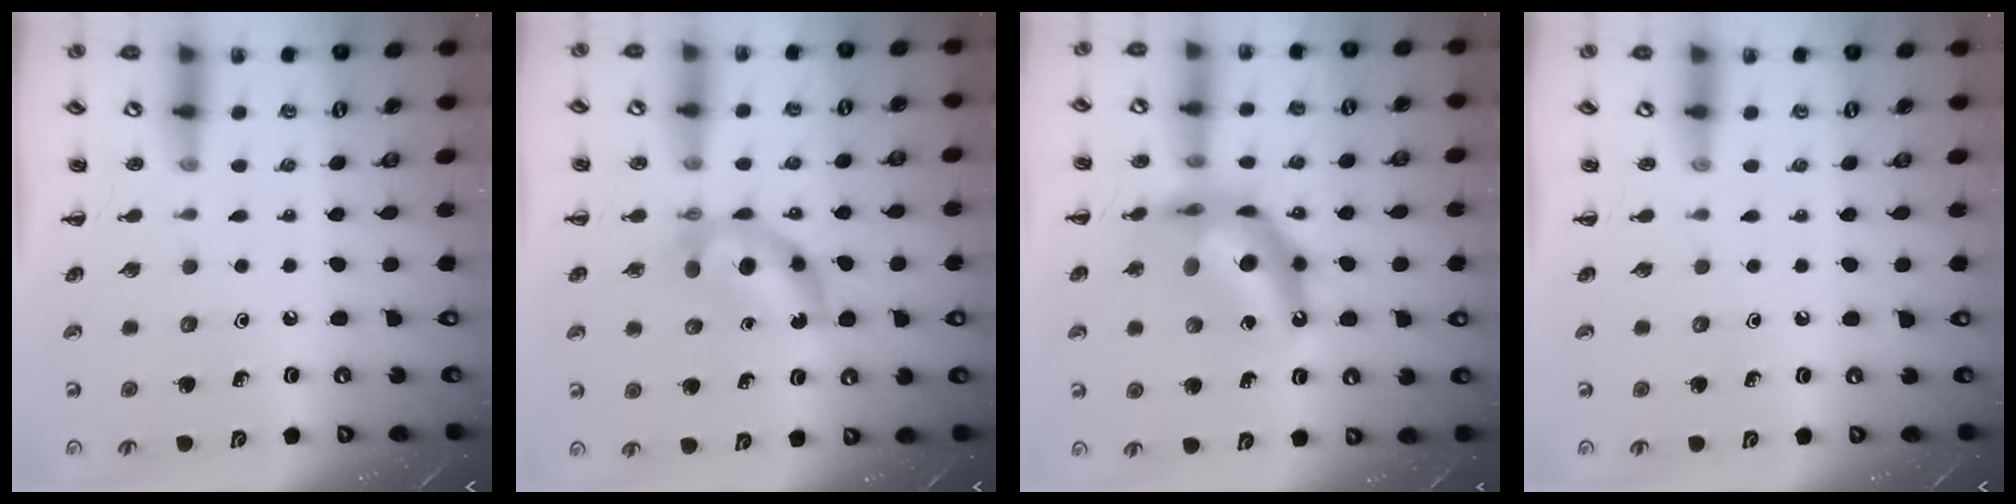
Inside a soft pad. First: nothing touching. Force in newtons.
{"total": 7.9, "press": 7.9, "slide": 0.9}
{"total": 15.8, "press": 15.2, "slide": 4.3}
{"total": 0.0}